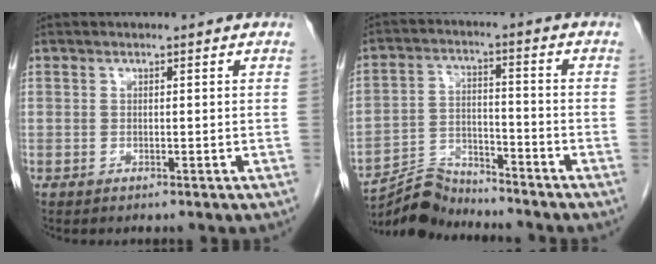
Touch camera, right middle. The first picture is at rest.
{"total": 7.8, "force": [-7.8, 0.8, 0.2], "torque": [-0.010, 0.004, -0.144]}